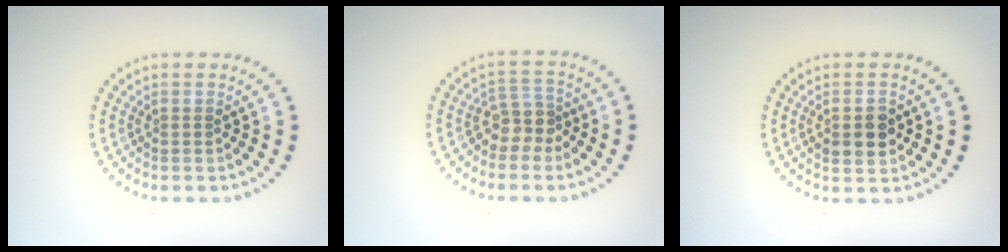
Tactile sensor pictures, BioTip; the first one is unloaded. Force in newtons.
{"total": 2.5, "press": 2.1, "slide": 1.5}
{"total": 2.9, "press": 2.9, "slide": 0.3}